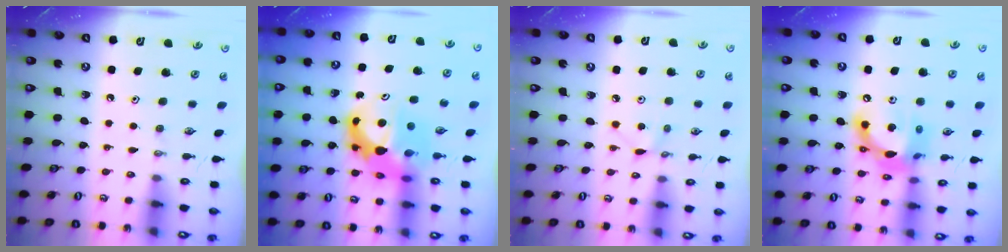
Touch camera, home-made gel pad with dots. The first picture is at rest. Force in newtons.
{"total": 11.1, "press": 11.0, "slide": 0.7}
{"total": 2.1, "press": 2.1, "slide": 0.3}
{"total": 15.2, "press": 15.1, "slide": 1.4}